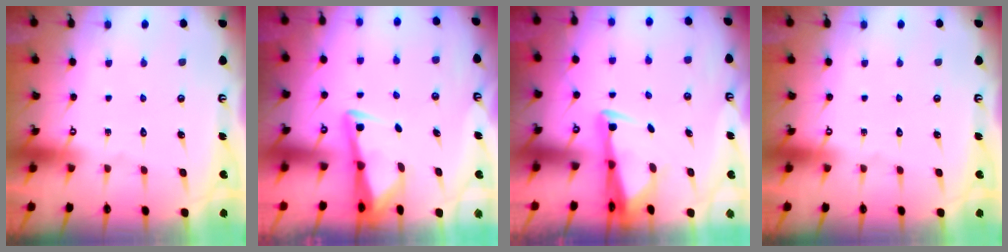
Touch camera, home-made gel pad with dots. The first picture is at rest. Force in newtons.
{"total": 3.1, "press": 3.1, "slide": 0.4}
{"total": 2.8, "press": 2.7, "slide": 0.9}
{"total": 0.0}